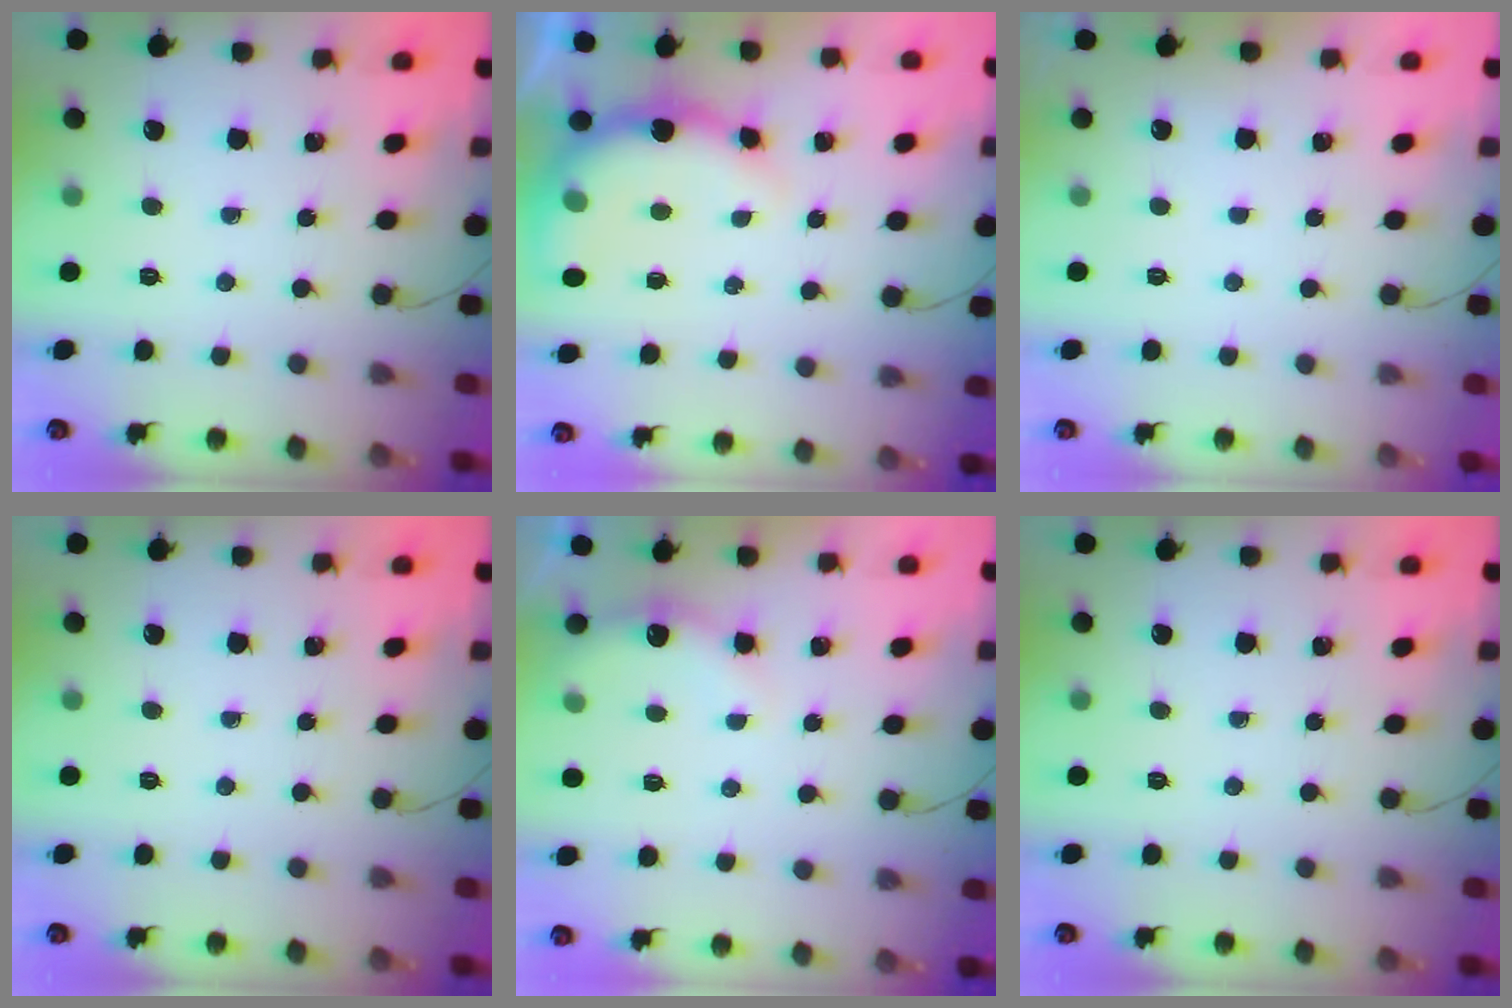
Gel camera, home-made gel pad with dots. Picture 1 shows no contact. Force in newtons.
{"total": 9.7, "press": 9.6, "slide": 1.0}
{"total": 3.0, "press": 3.0, "slide": 0.1}
{"total": 0.0}
{"total": 6.7, "press": 6.5, "slide": 1.4}
{"total": 0.0}